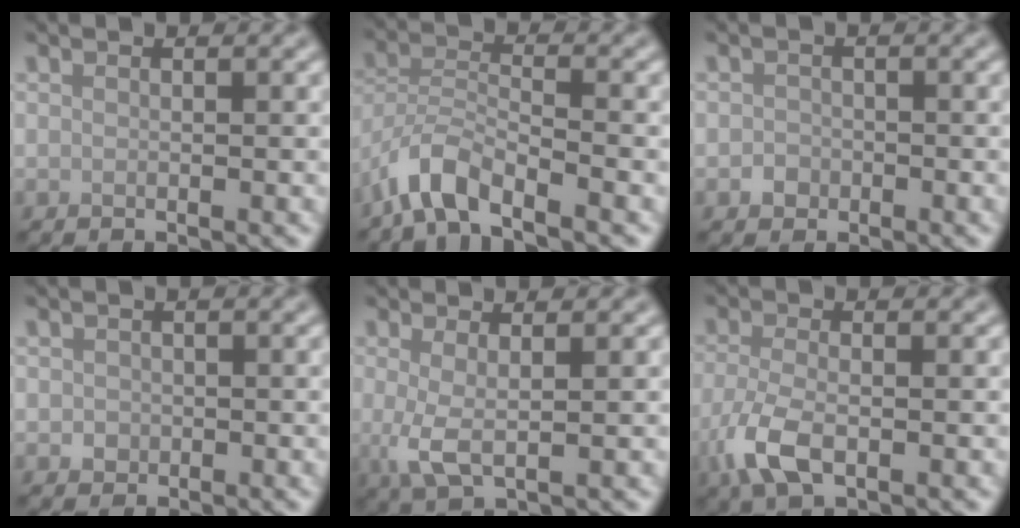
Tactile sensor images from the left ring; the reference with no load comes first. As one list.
[{"total": 4.7, "force": [-3.7, 1.3, 2.6], "torque": [-0.045, 0.004, -0.080]}, {"total": 1.2, "force": [-0.5, 1.1, 0.2], "torque": [0.006, -0.001, -0.011]}, {"total": 1.1, "force": [-0.1, 1.0, 0.2], "torque": [0.003, -0.006, -0.003]}, {"total": 2.7, "force": [0.2, 0.9, 2.5], "torque": [-0.052, -0.007, 0.006]}, {"total": 4.3, "force": [-1.7, 2.1, 3.3], "torque": [-0.084, -0.007, -0.037]}]